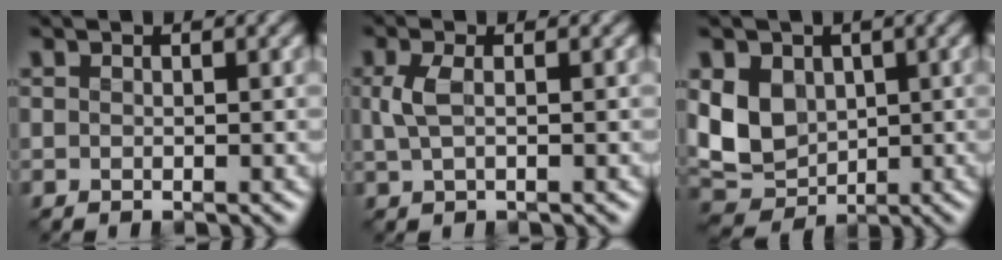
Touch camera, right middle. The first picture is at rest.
{"total": 2.0, "force": [0.1, 0.9, 1.8], "torque": [-0.047, -0.001, 0.001]}
{"total": 6.0, "force": [0.4, 4.8, 3.5], "torque": [-0.080, -0.009, 0.003]}